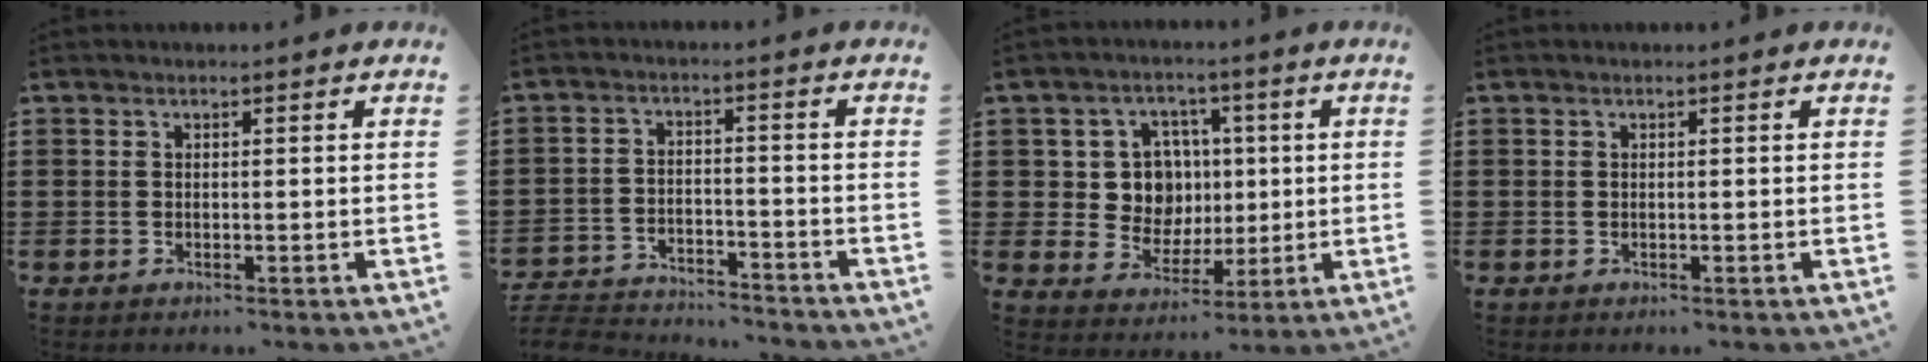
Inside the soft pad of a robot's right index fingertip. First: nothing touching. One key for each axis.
{"total": 4.8, "fx": -4.7, "fy": 0.4, "fz": 0.5, "tx": -0.025, "ty": -0.001, "tz": -0.101}
{"total": 8.5, "fx": 1.2, "fy": 7.5, "fz": 3.9, "tx": -0.089, "ty": 0.016, "tz": 0.024}
{"total": 0.0}